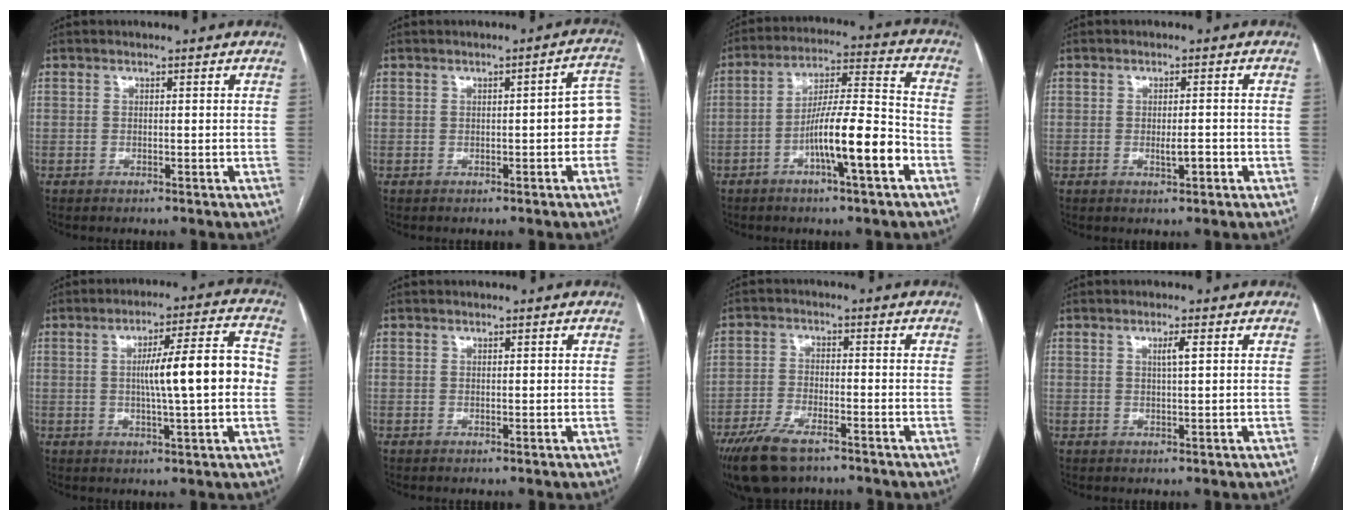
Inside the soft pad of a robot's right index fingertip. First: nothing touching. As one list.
[{"total": 5.8, "force": [-0.4, 1.3, 5.7], "torque": [-0.056, 0.022, -0.008]}, {"total": 12.4, "force": [-5.0, 0.9, 11.3], "torque": [-0.192, 0.010, -0.084]}, {"total": 2.4, "force": [-0.7, 0.6, 2.2], "torque": [-0.036, 0.000, -0.009]}, {"total": 11.8, "force": [0.2, 1.0, 11.7], "torque": [-0.176, 0.022, 0.002]}, {"total": 0.0}, {"total": 8.4, "force": [-6.0, 2.9, 5.2], "torque": [-0.104, -0.015, -0.106]}, {"total": 1.9, "force": [0.7, 0.0, 1.8], "torque": [-0.032, -0.001, 0.012]}]